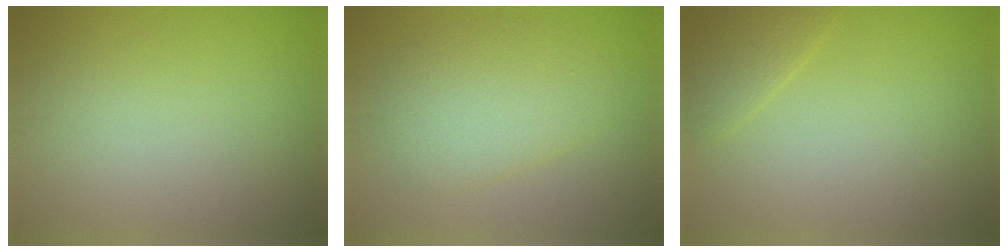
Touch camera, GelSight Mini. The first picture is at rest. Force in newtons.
{"total": 4.6, "press": 4.6, "slide": 0.0}
{"total": 1.7, "press": 1.7, "slide": 0.1}